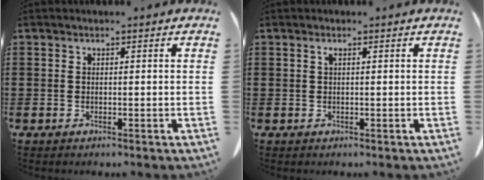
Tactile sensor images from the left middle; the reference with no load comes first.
{"total": 0.7, "force": [0.3, 0.1, 0.7], "torque": [-0.015, 0.000, 0.006]}